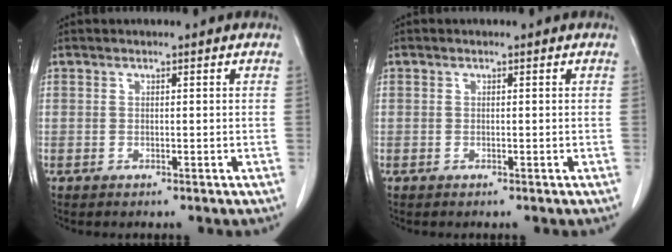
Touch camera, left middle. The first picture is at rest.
{"total": 0.0}